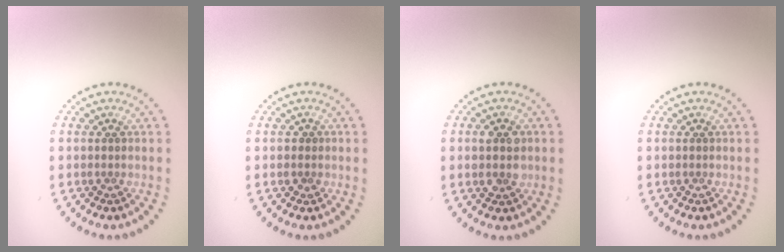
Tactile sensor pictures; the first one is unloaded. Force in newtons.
{"total": 0.9, "press": 0.8, "slide": 0.4}
{"total": 2.9, "press": 2.8, "slide": 0.3}
{"total": 0.0}